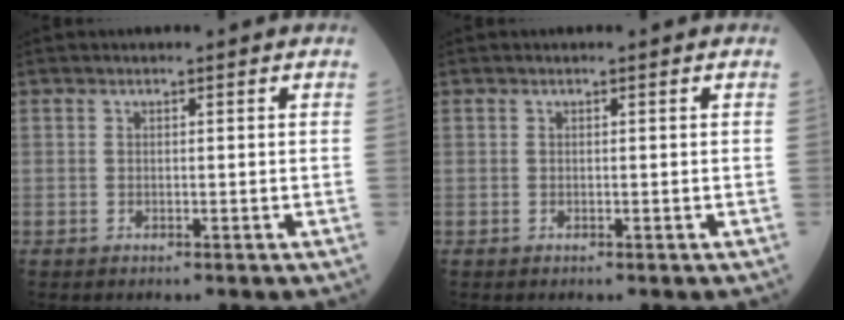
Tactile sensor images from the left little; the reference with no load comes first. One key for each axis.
{"total": 0.0}